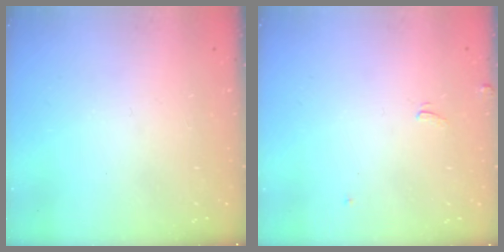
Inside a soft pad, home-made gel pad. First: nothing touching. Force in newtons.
{"total": 2.5, "press": 2.5, "slide": 0.4}